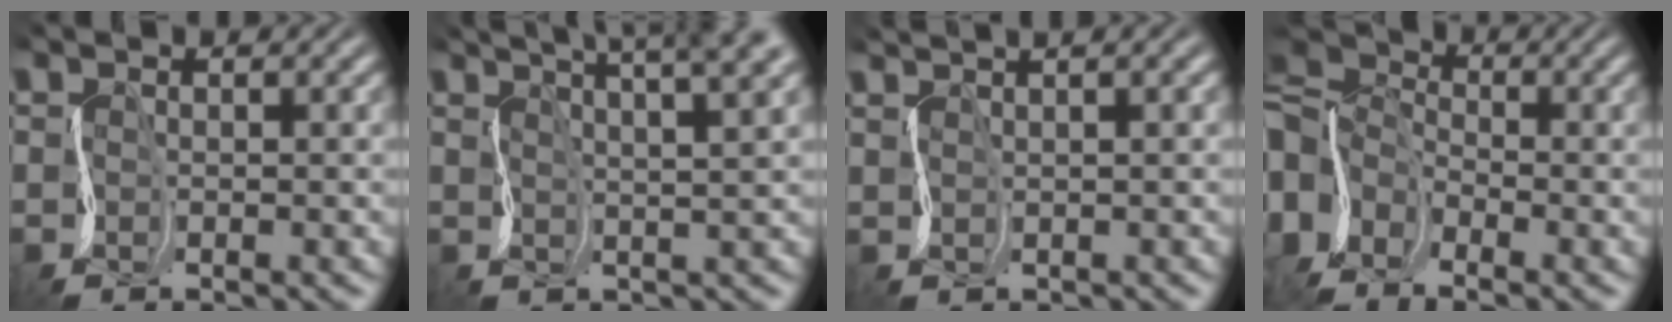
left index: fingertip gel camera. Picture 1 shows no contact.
{"total": 8.1, "force": [5.5, 2.1, 5.5], "torque": [-0.051, 0.047, 0.053]}
{"total": 4.6, "force": [3.2, 1.7, 2.9], "torque": [-0.020, 0.037, 0.022]}
{"total": 9.4, "force": [-2.7, 6.8, 6.0], "torque": [-0.153, -0.003, -0.059]}